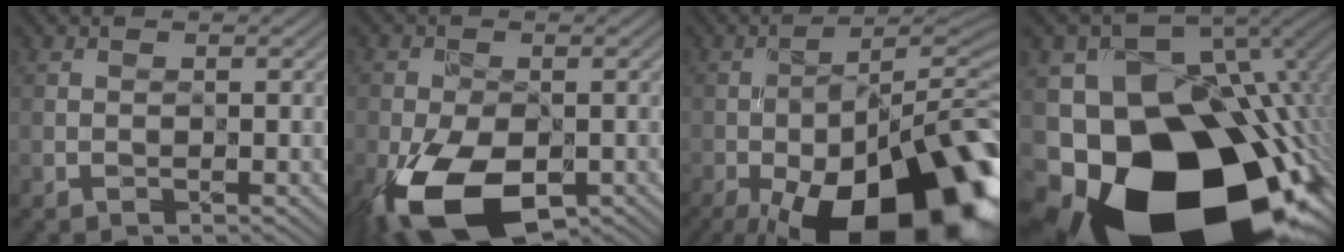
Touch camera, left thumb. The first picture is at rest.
{"total": 11.8, "force": [-5.2, 6.3, 8.5], "torque": [-0.182, -0.042, -0.092]}
{"total": 22.6, "force": [-12.5, 9.5, 16.3], "torque": [-0.207, -0.052, -0.164]}
{"total": 21.8, "force": [-8.9, 15.2, 12.8], "torque": [-0.234, -0.059, -0.100]}